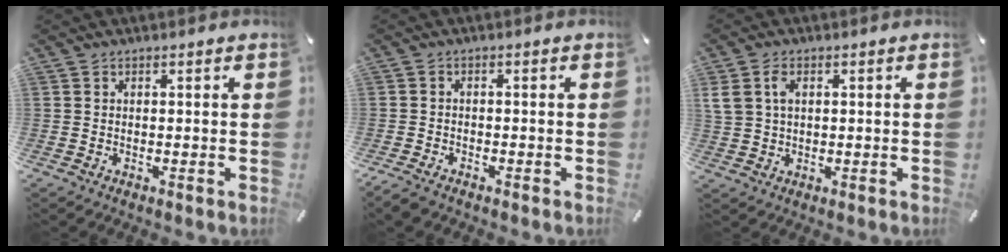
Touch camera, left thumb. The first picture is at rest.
{"total": 2.3, "force": [-1.9, 1.0, 0.9], "torque": [-0.029, 0.004, -0.041]}
{"total": 4.6, "force": [1.2, 3.4, 3.0], "torque": [-0.070, 0.005, 0.019]}